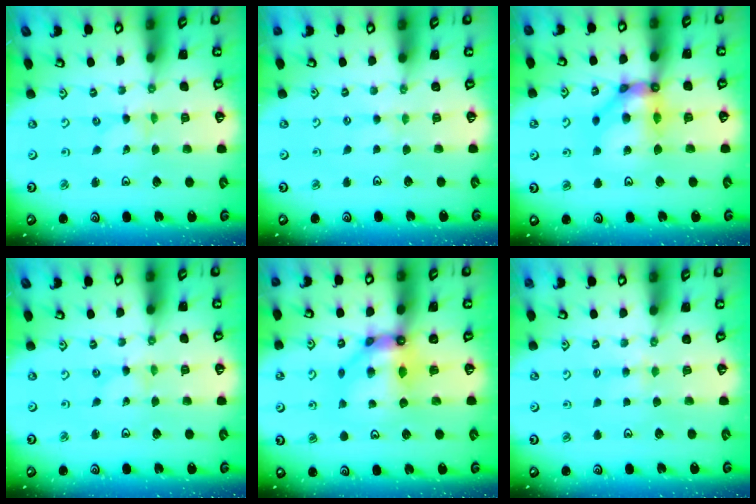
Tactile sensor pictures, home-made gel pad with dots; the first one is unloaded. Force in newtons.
{"total": 1.9, "press": 1.9, "slide": 0.4}
{"total": 11.2, "press": 11.2, "slide": 1.0}
{"total": 0.0}
{"total": 9.4, "press": 9.4, "slide": 1.0}
{"total": 3.3, "press": 3.3, "slide": 0.5}